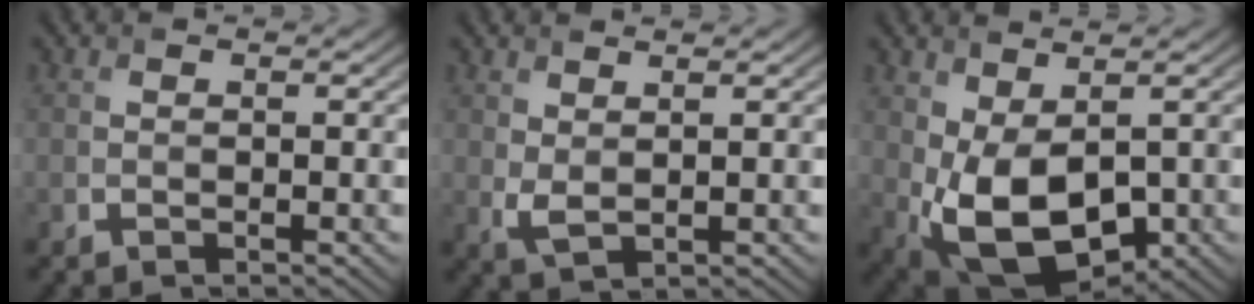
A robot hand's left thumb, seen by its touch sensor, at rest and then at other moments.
{"total": 2.2, "force": [1.2, 0.9, 1.6], "torque": [-0.041, -0.003, 0.027]}
{"total": 9.7, "force": [-0.6, 5.7, 7.9], "torque": [-0.180, -0.021, -0.004]}